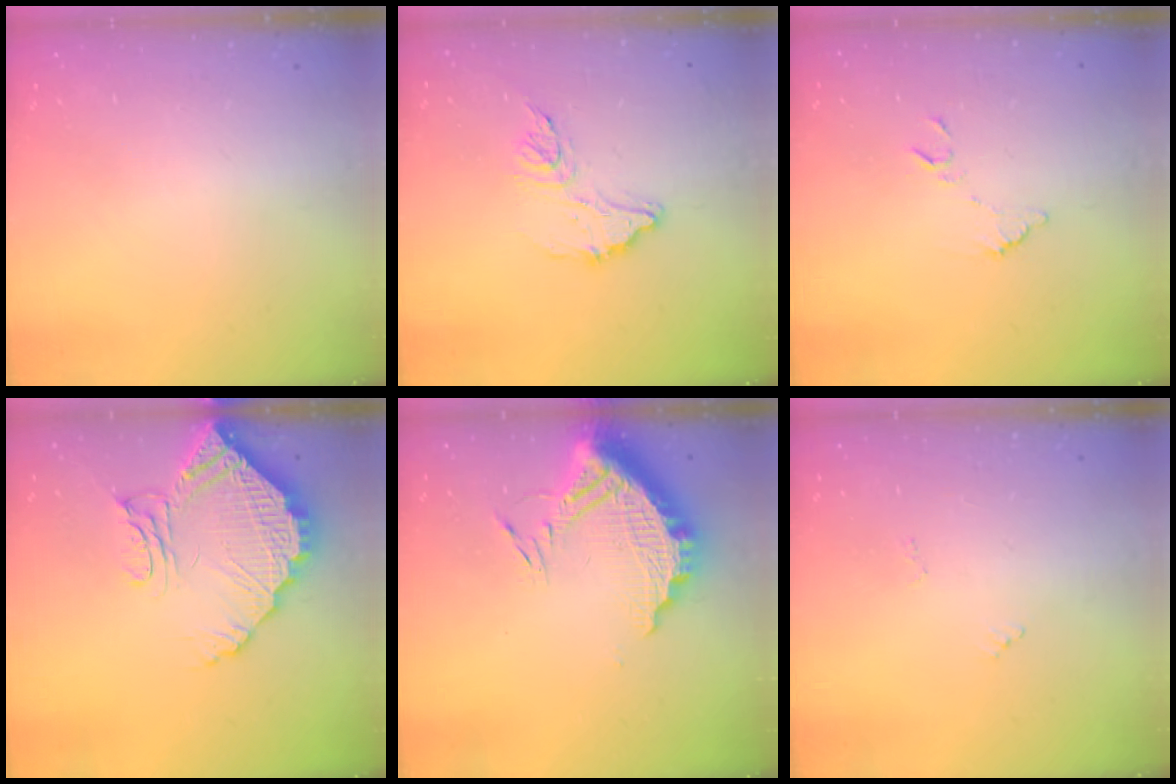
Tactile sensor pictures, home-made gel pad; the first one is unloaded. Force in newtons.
{"total": 11.5, "press": 11.5, "slide": 0.8}
{"total": 6.9, "press": 6.9, "slide": 0.5}
{"total": 14.0, "press": 14.0, "slide": 1.3}
{"total": 14.5, "press": 14.4, "slide": 1.1}
{"total": 5.5, "press": 5.5, "slide": 0.3}